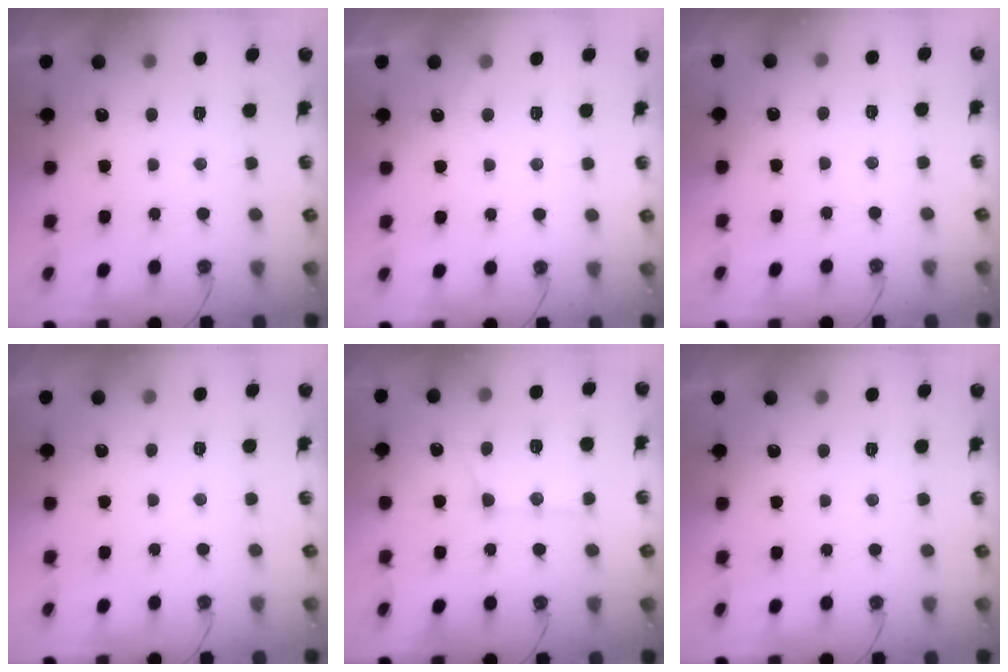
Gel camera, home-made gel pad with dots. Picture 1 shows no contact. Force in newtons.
{"total": 2.2, "press": 2.2, "slide": 0.3}
{"total": 2.3, "press": 2.3, "slide": 0.4}
{"total": 2.3, "press": 2.3, "slide": 0.4}
{"total": 13.2, "press": 13.2, "slide": 1.2}
{"total": 0.0}